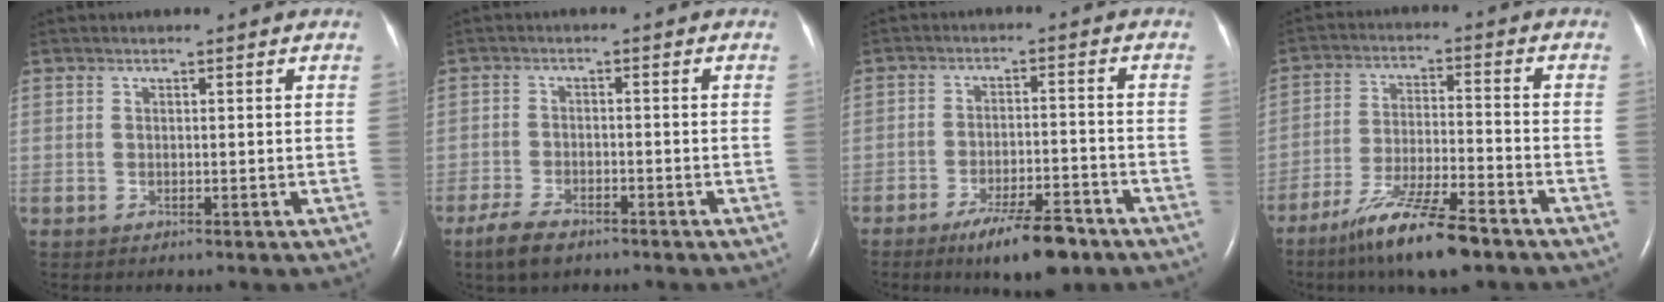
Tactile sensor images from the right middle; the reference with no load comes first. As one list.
[{"total": 4.8, "force": [-3.5, 1.6, 2.9], "torque": [-0.067, -0.006, -0.062]}, {"total": 9.2, "force": [-6.4, 2.0, 6.2], "torque": [-0.102, -0.009, -0.101]}, {"total": 12.2, "force": [-8.7, 1.2, 8.5], "torque": [-0.162, -0.030, -0.154]}]